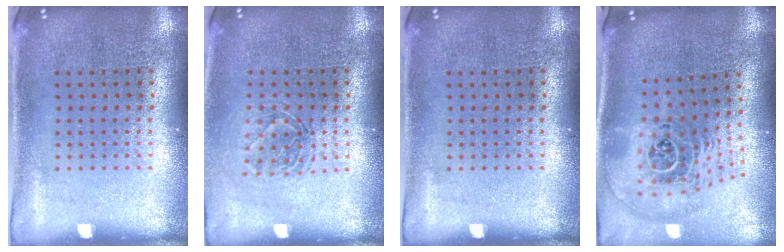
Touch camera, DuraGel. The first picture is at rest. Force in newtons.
{"total": 1.3, "press": 1.1, "slide": 0.6}
{"total": 0.0}
{"total": 2.7, "press": 1.8, "slide": 1.9}